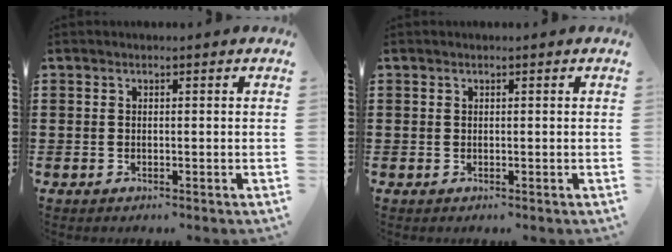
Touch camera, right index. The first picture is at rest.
{"total": 0.0}